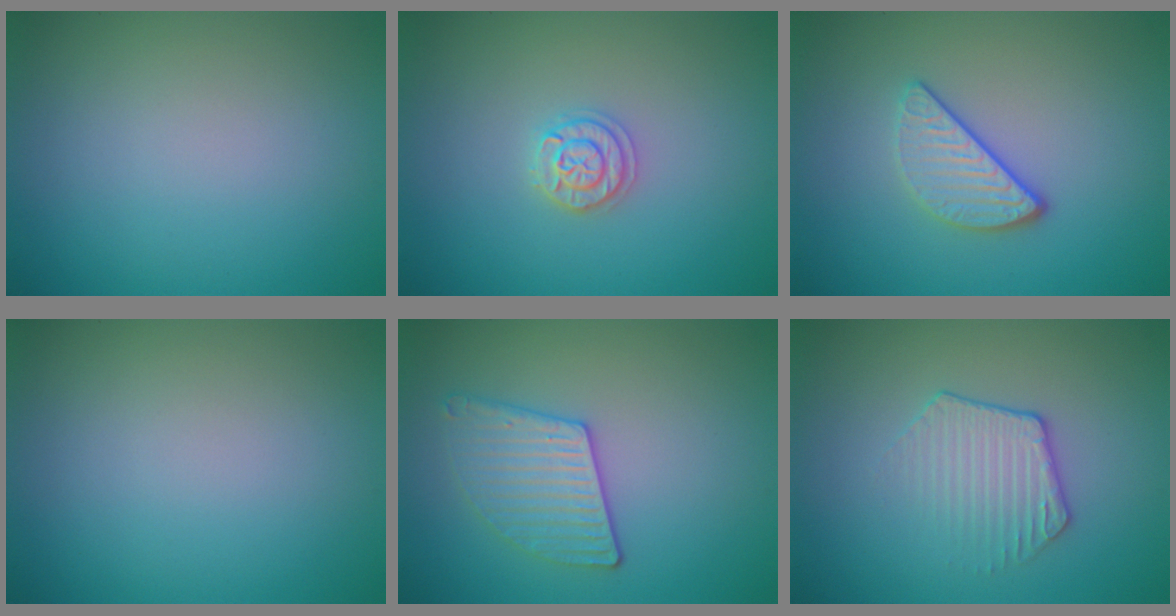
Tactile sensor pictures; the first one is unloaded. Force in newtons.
{"total": 1.9, "press": 1.8, "slide": 0.3}
{"total": 3.1, "press": 2.5, "slide": 1.8}
{"total": 0.0}
{"total": 2.9, "press": 2.9, "slide": 0.6}
{"total": 2.3, "press": 1.8, "slide": 1.4}